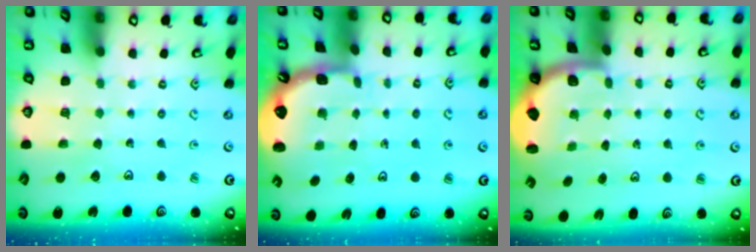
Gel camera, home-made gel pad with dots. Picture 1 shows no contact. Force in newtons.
{"total": 1.2, "press": 1.2, "slide": 0.1}
{"total": 2.0, "press": 2.0, "slide": 0.5}